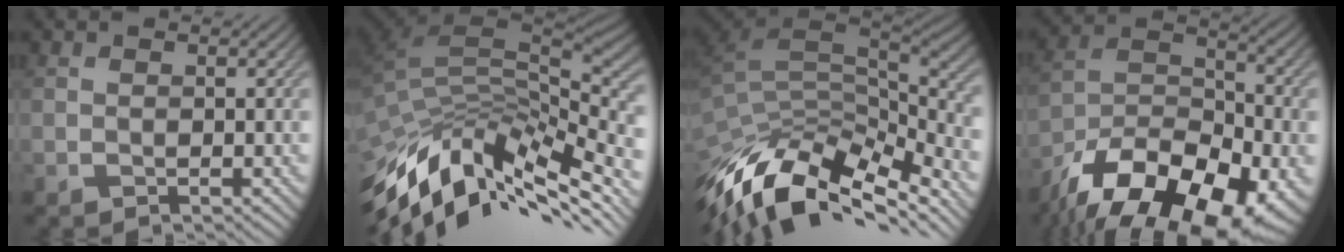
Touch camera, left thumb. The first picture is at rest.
{"total": 13.7, "force": [-6.7, 7.3, 9.5], "torque": [-0.215, -0.024, -0.108]}
{"total": 15.3, "force": [-8.6, 7.5, 10.2], "torque": [-0.251, -0.034, -0.138]}
{"total": 19.0, "force": [-12.5, 9.0, 11.1], "torque": [-0.215, -0.046, -0.189]}